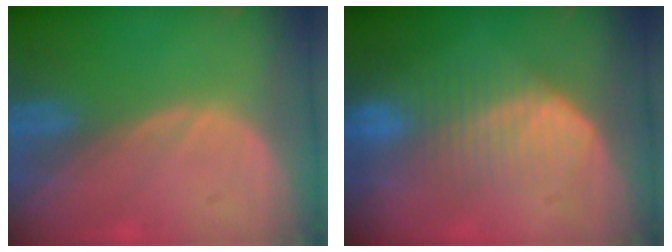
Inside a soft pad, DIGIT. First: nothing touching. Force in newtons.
{"total": 6.9, "press": 6.7, "slide": 1.4}